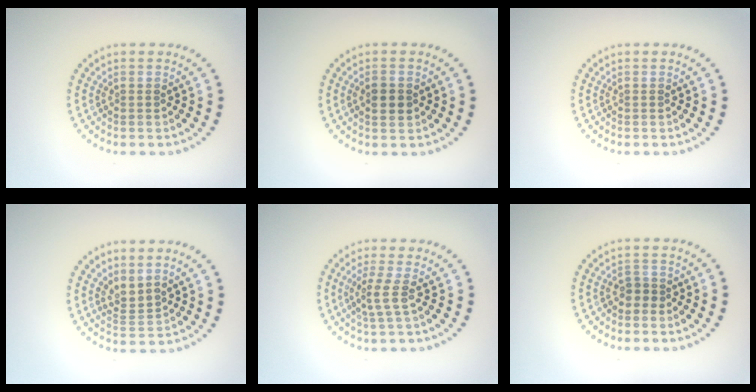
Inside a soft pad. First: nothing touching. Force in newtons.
{"total": 2.3, "press": 2.3, "slide": 0.0}
{"total": 0.0}
{"total": 2.1, "press": 1.4, "slide": 1.6}
{"total": 2.0, "press": 1.5, "slide": 1.4}
{"total": 1.3, "press": 1.1, "slide": 0.8}